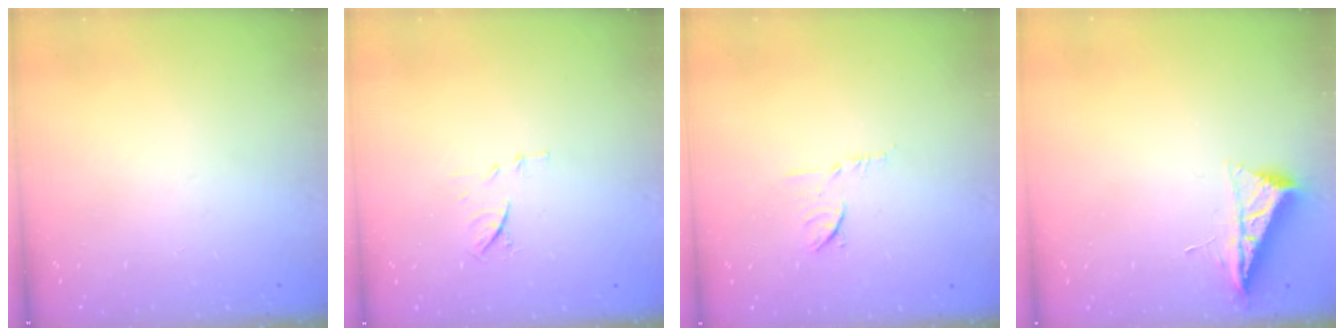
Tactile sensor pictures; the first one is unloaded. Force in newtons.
{"total": 7.1, "press": 6.9, "slide": 1.3}
{"total": 6.6, "press": 6.5, "slide": 0.9}
{"total": 6.8, "press": 6.8, "slide": 0.9}